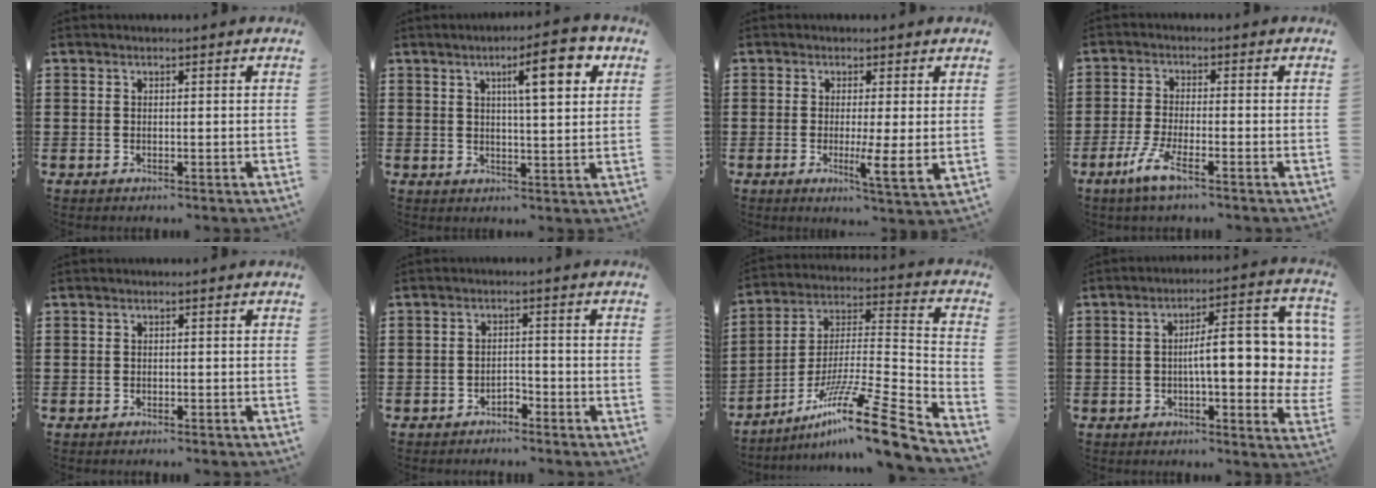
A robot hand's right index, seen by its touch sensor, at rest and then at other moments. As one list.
[{"total": 8.9, "force": [4.0, 2.0, 7.7], "torque": [-0.111, -0.007, 0.054]}, {"total": 4.4, "force": [0.0, 0.1, 4.4], "torque": [-0.073, -0.014, -0.002]}, {"total": 4.7, "force": [-2.9, 0.3, 3.7], "torque": [-0.095, -0.018, -0.059]}, {"total": 0.6, "force": [-0.5, 0.1, 0.0], "torque": [-0.002, 0.000, -0.012]}, {"total": 1.8, "force": [-1.7, 0.5, 0.4], "torque": [-0.015, 0.000, -0.036]}, {"total": 15.7, "force": [-11.2, 1.1, 11.0], "torque": [-0.188, 0.025, -0.206]}, {"total": 11.9, "force": [0.6, 3.4, 11.4], "torque": [-0.160, -0.008, 0.003]}]